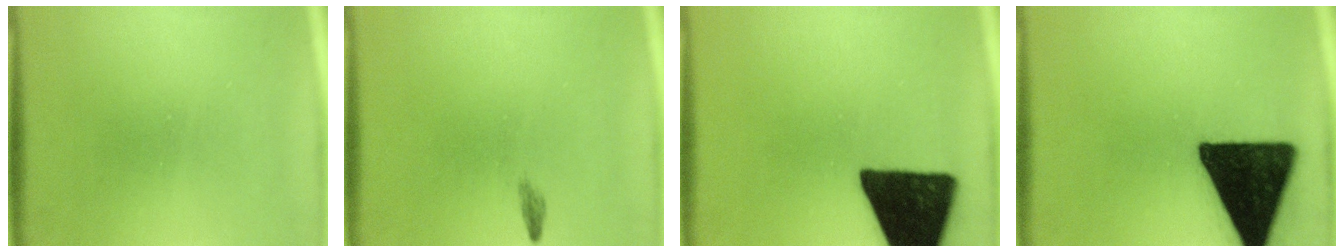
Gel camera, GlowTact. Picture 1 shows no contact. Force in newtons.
{"total": 0.5}
{"total": 17.6}
{"total": 19.7}